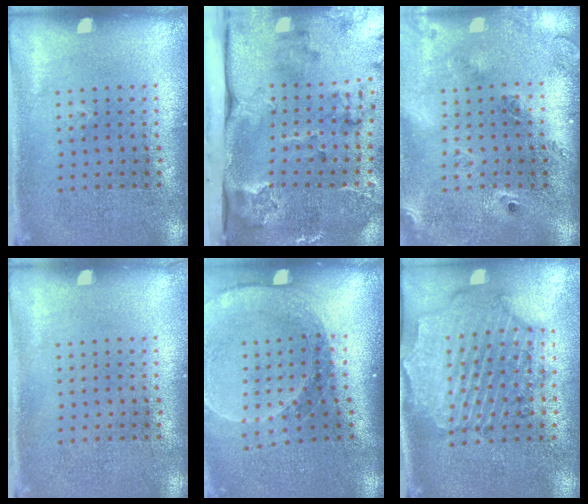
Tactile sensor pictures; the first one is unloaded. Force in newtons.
{"total": 3.5, "press": 2.6, "slide": 2.4}
{"total": 2.6, "press": 1.8, "slide": 1.8}
{"total": 0.0}
{"total": 1.7, "press": 1.7, "slide": 0.2}
{"total": 1.7, "press": 1.7, "slide": 0.3}